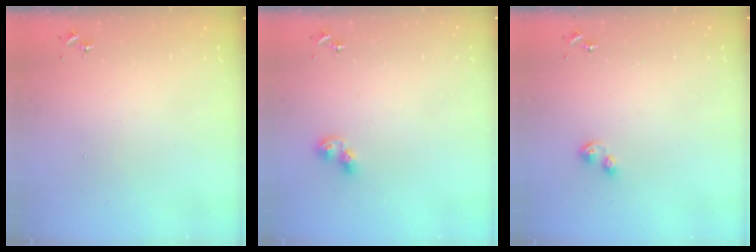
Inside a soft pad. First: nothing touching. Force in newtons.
{"total": 5.5, "press": 5.5, "slide": 0.4}
{"total": 4.4, "press": 4.3, "slide": 0.5}